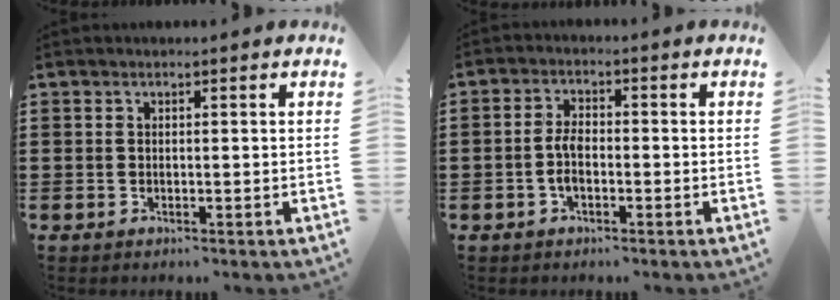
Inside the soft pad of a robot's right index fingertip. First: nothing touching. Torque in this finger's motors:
{"motor_torque": [1.68, 0.46, 0.28, -0.01]}